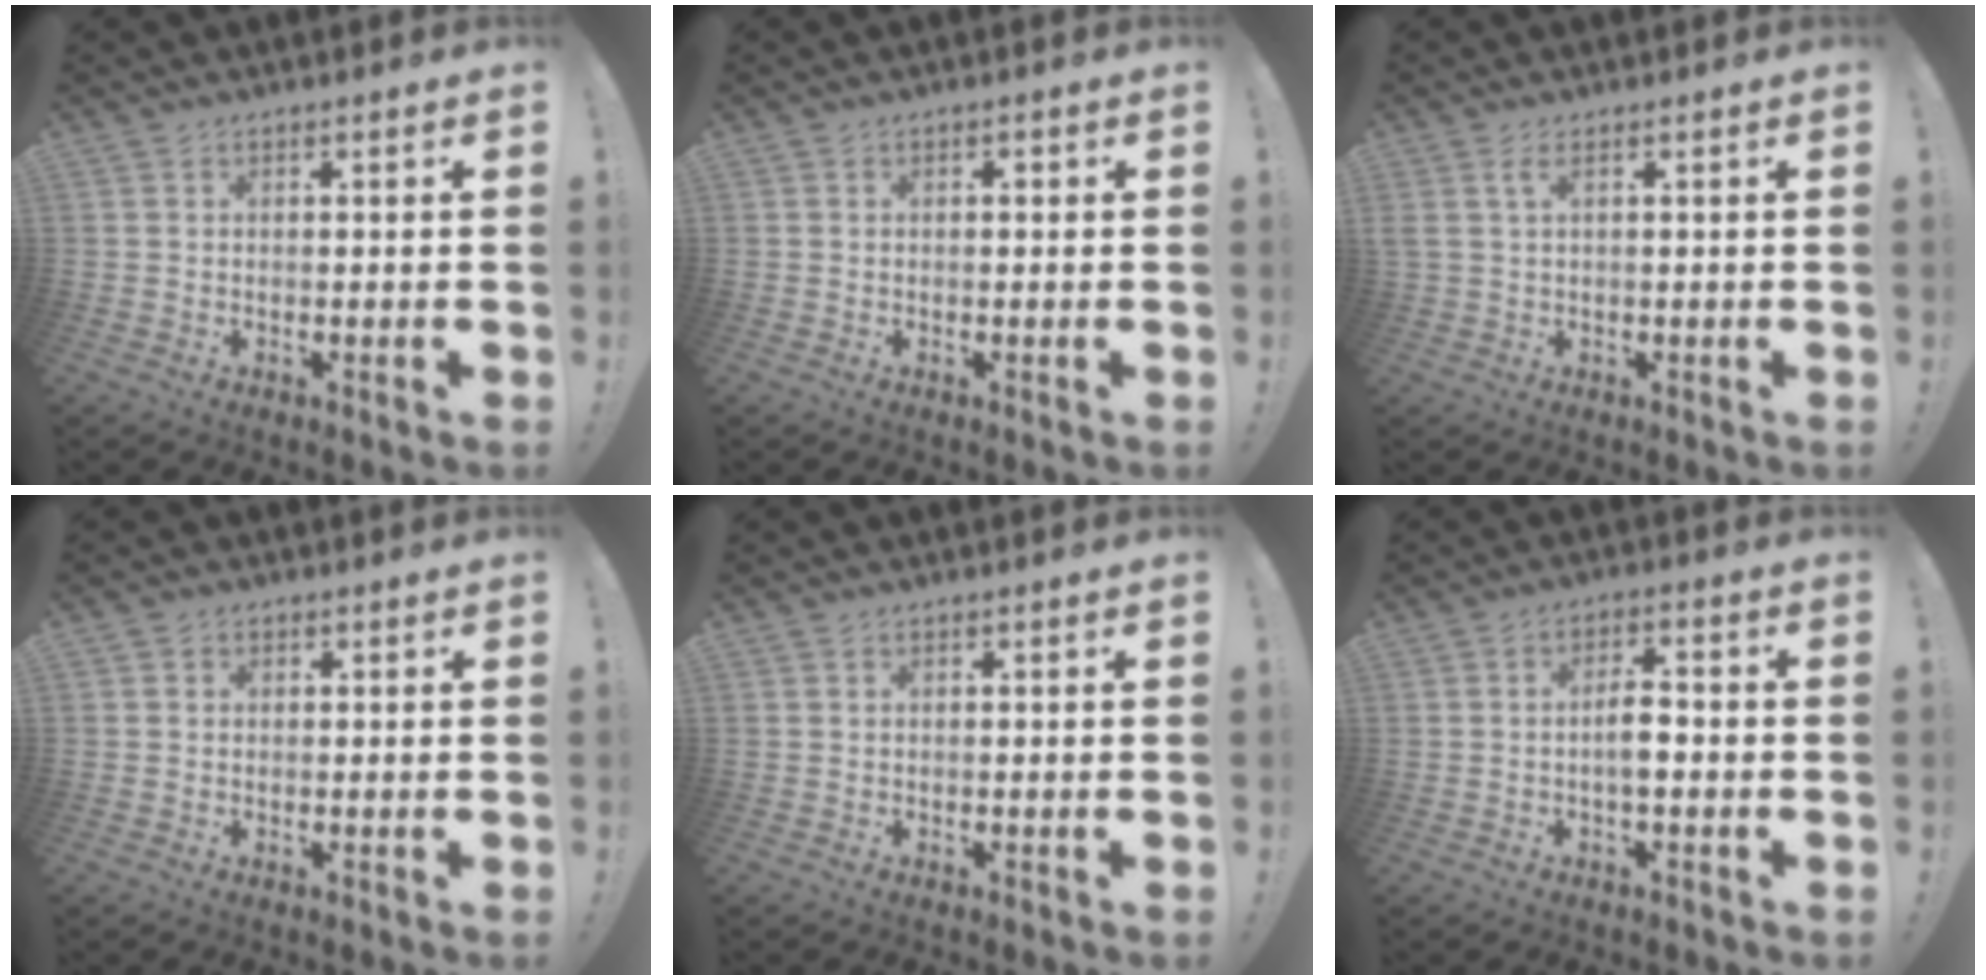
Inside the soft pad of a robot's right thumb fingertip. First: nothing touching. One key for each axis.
{"total": 0.7, "fx": -0.3, "fy": 0.5, "fz": 0.4, "tx": -0.002, "ty": 0.002, "tz": -0.008}
{"total": 2.4, "fx": 0.9, "fy": 0.6, "fz": 2.2, "tx": -0.043, "ty": 0.001, "tz": 0.017}
{"total": 1.0, "fx": 0.2, "fy": 1.0, "fz": 0.1, "tx": 0.005, "ty": -0.001, "tz": 0.002}
{"total": 0.0}
{"total": 5.5, "fx": -0.8, "fy": 2.4, "fz": 4.9, "tx": -0.084, "ty": 0.005, "tz": -0.018}